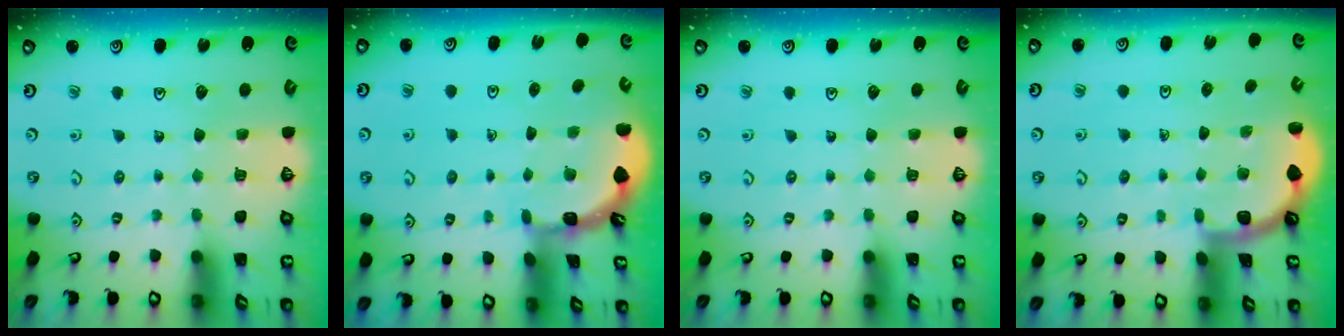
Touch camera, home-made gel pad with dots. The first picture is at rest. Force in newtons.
{"total": 1.8, "press": 1.8, "slide": 0.1}
{"total": 0.0}
{"total": 1.9, "press": 1.9, "slide": 0.0}